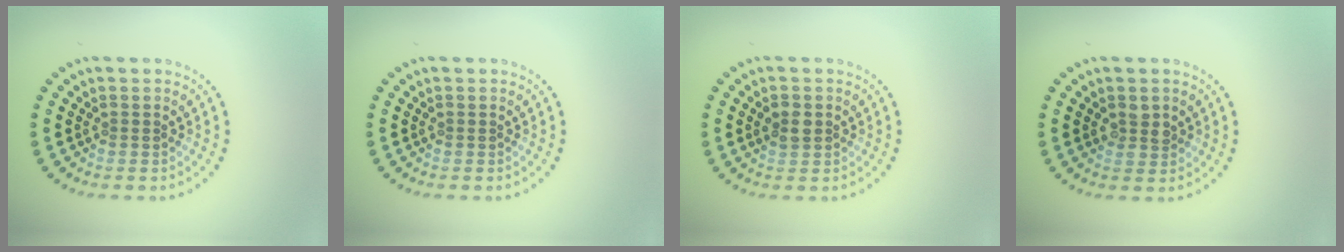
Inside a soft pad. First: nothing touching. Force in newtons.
{"total": 0.0}
{"total": 1.6, "press": 1.5, "slide": 0.3}
{"total": 1.8, "press": 1.8, "slide": 0.3}